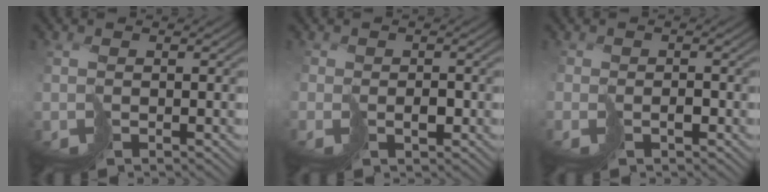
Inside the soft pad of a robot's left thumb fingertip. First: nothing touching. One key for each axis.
{"total": 0.7, "fx": -0.3, "fy": 0.6, "fz": -0.2, "tx": 0.016, "ty": 0.001, "tz": -0.002}
{"total": 0.7, "fx": -0.6, "fy": 0.3, "fz": -0.4, "tx": 0.020, "ty": 0.002, "tz": -0.009}